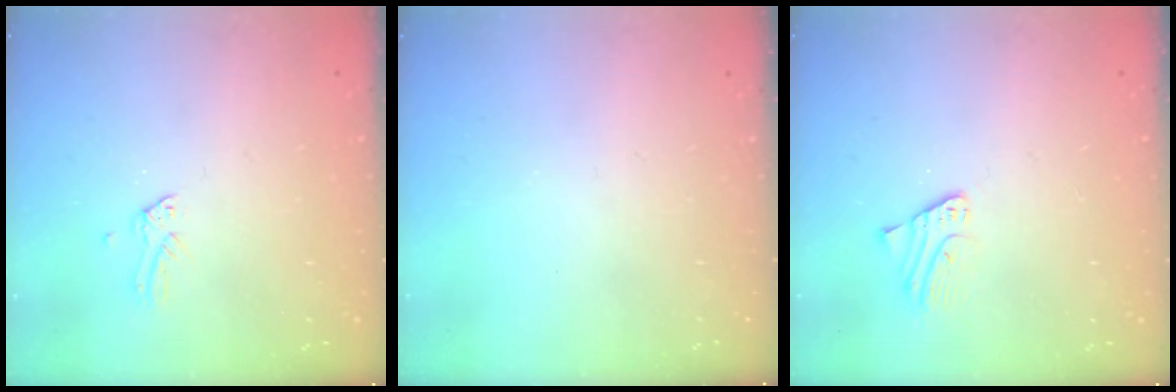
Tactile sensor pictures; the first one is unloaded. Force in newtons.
{"total": 0.0}
{"total": 1.7, "press": 1.7, "slide": 0.1}